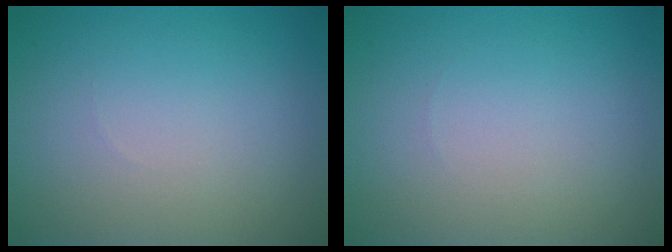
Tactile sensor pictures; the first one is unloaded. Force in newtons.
{"total": 0.0}